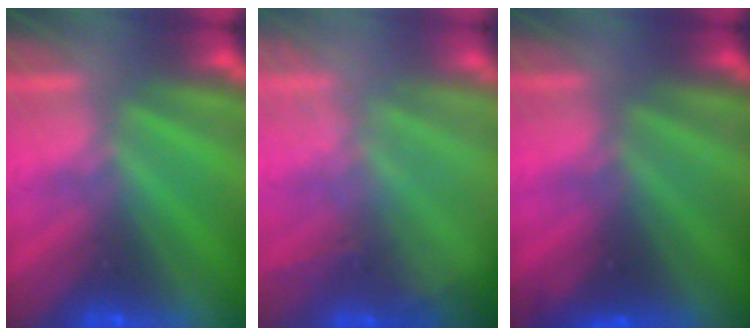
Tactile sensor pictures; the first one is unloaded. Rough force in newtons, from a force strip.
{"total": 2.7}
{"total": 1.8}